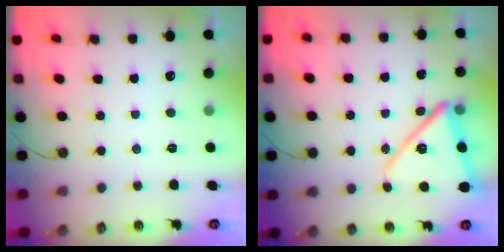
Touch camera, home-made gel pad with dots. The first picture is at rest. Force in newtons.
{"total": 15.3, "press": 15.3, "slide": 1.2}